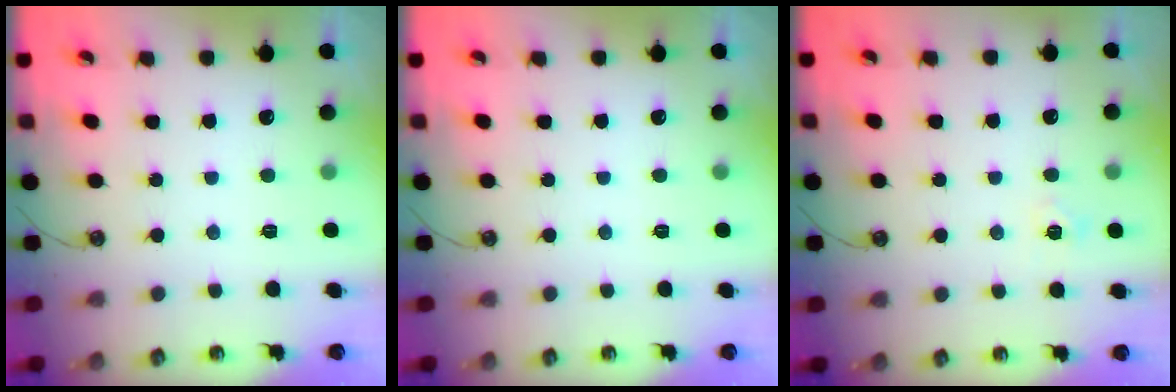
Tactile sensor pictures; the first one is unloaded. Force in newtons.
{"total": 0.0}
{"total": 4.3, "press": 4.3, "slide": 0.4}